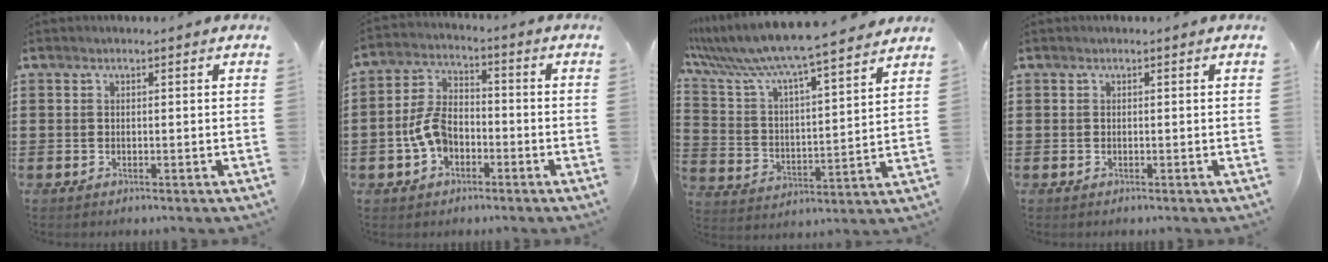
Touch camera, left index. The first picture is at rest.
{"total": 6.8, "force": [-2.6, 4.4, 4.6], "torque": [-0.116, 0.008, -0.056]}
{"total": 7.7, "force": [7.0, 0.0, 3.3], "torque": [-0.097, -0.054, 0.113]}
{"total": 0.0}